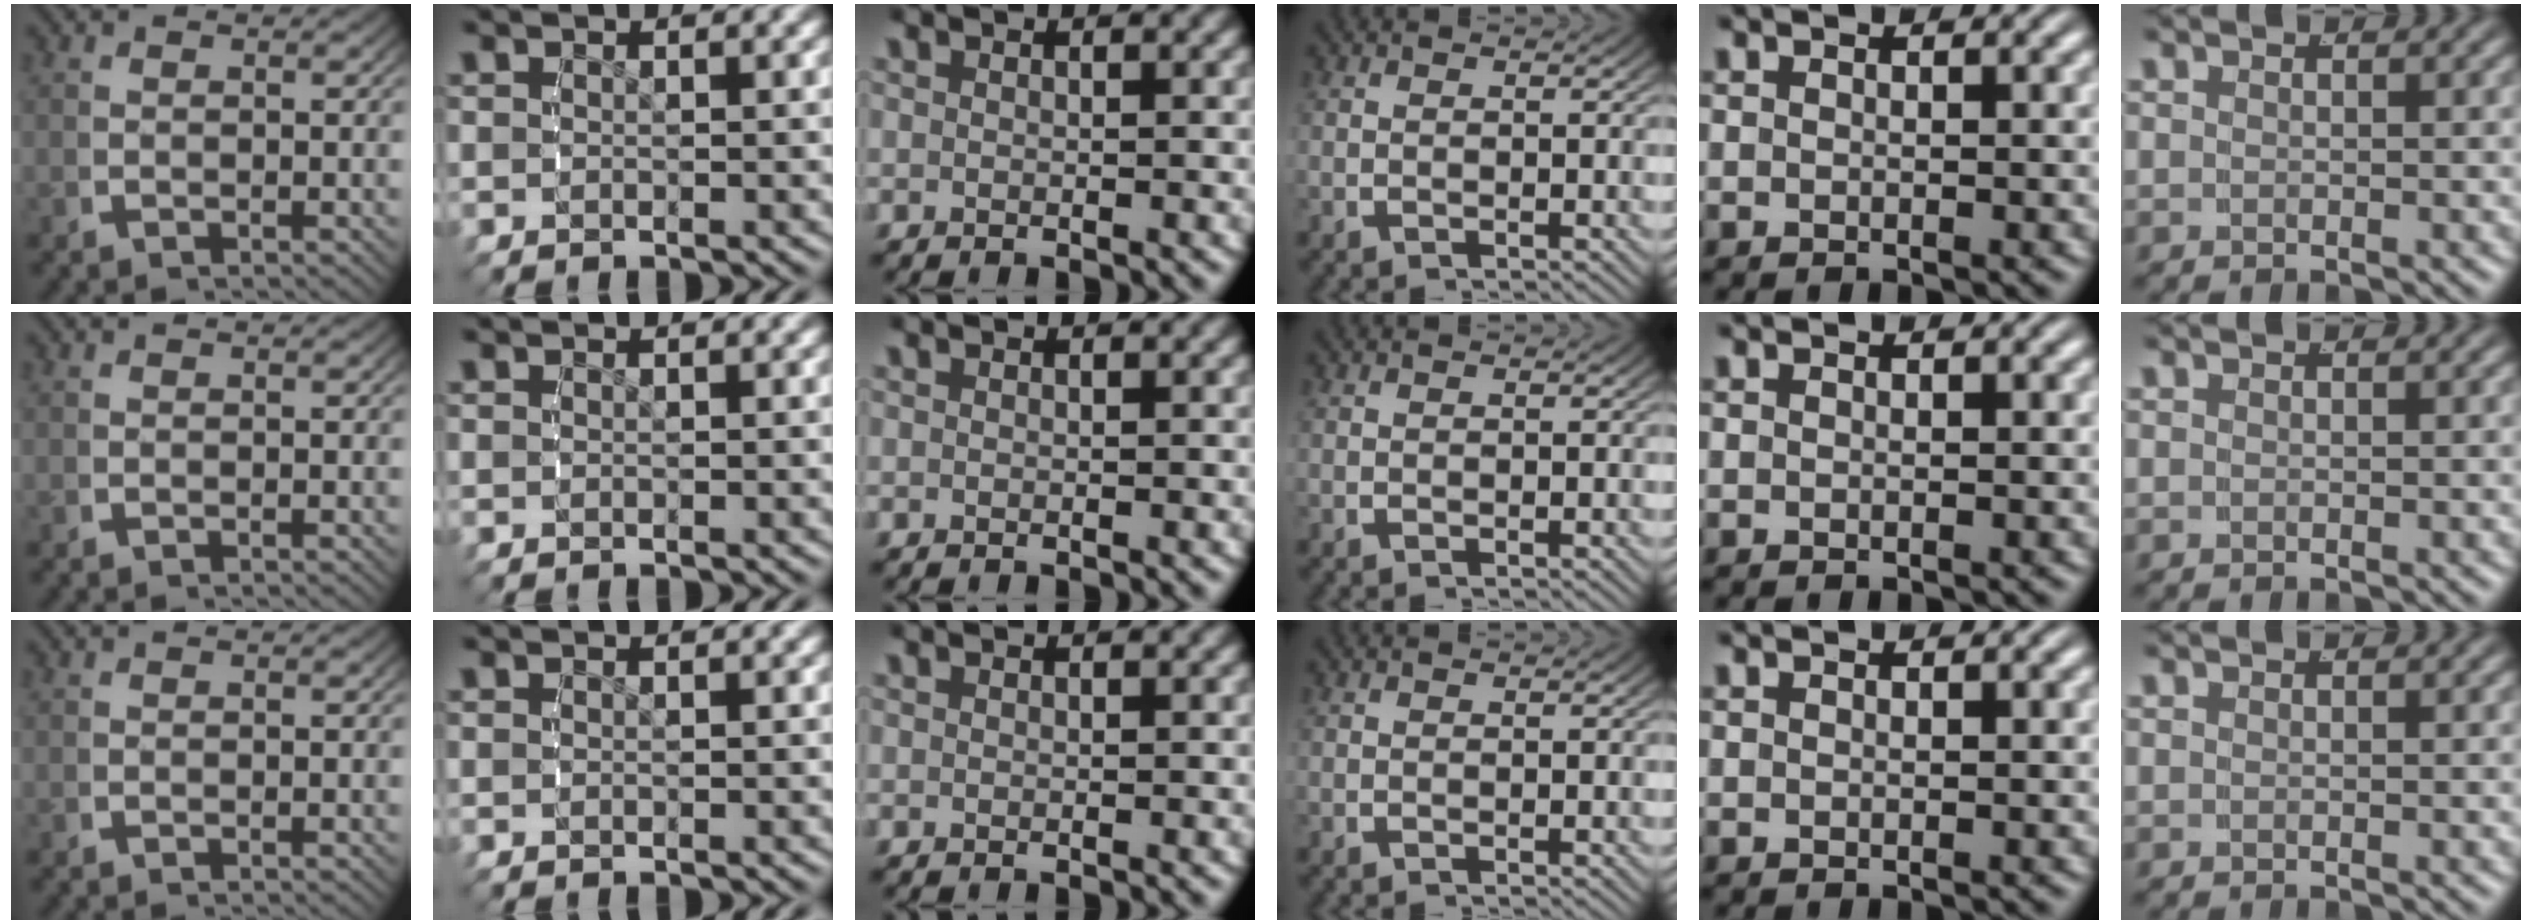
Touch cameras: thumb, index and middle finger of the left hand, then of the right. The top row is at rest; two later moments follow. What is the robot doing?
{"motion": "reach", "object": "paper plate"}